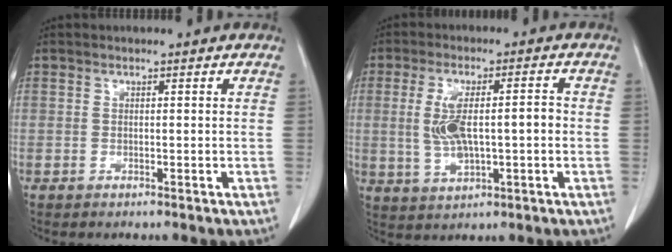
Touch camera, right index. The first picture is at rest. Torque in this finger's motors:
{"motor_torque": [0.35, -0.01, 0.24, 0.09]}